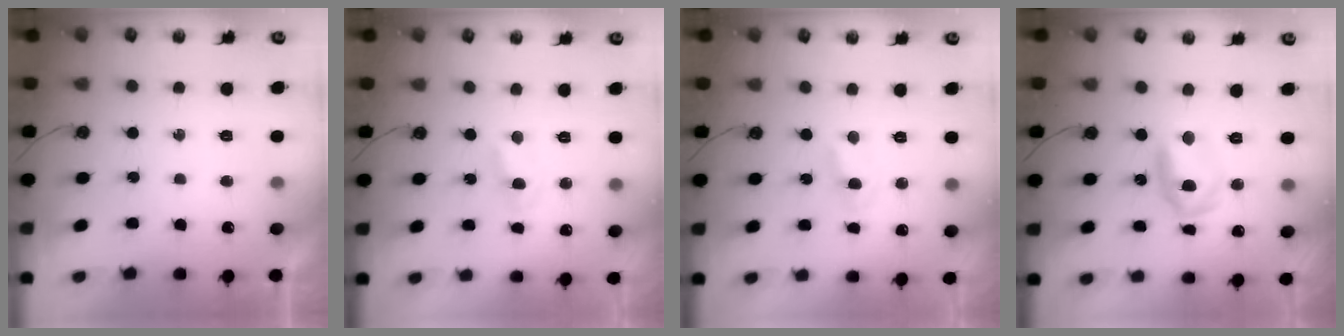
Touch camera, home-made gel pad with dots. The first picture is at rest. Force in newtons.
{"total": 2.5, "press": 2.5, "slide": 0.3}
{"total": 2.5, "press": 2.5, "slide": 0.3}
{"total": 8.1, "press": 8.1, "slide": 0.4}